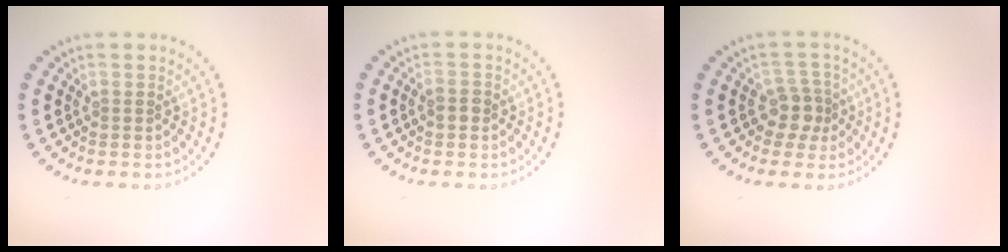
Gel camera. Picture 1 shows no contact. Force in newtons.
{"total": 1.2, "press": 1.2, "slide": 0.2}
{"total": 2.5, "press": 1.9, "slide": 1.5}